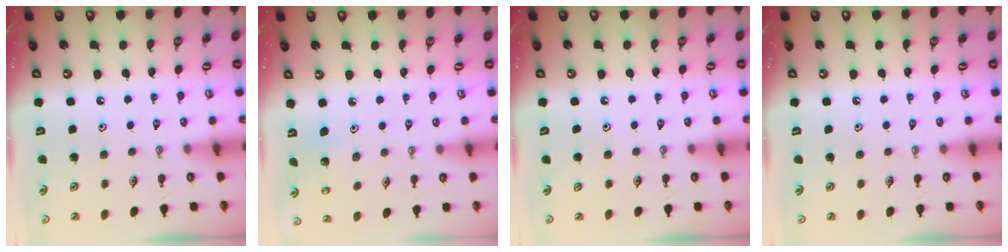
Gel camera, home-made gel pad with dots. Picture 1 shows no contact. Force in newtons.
{"total": 3.0, "press": 2.9, "slide": 0.3}
{"total": 1.1, "press": 0.1, "slide": 1.1}
{"total": 0.0}